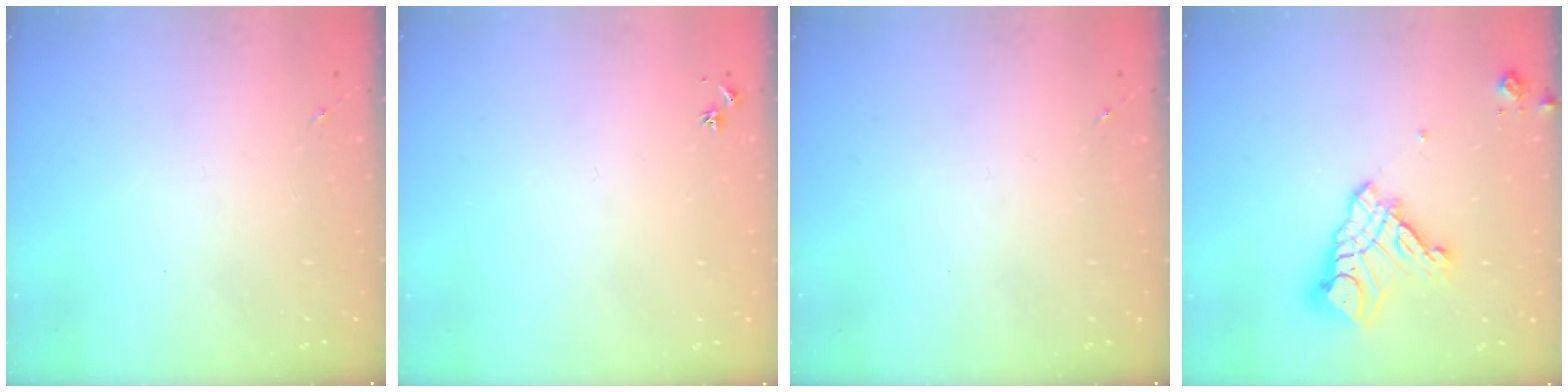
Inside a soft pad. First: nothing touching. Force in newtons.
{"total": 2.9, "press": 2.8, "slide": 0.3}
{"total": 0.0}
{"total": 14.4, "press": 14.3, "slide": 1.5}